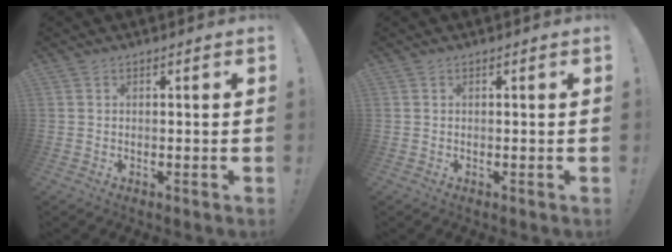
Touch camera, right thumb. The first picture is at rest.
{"total": 0.0}